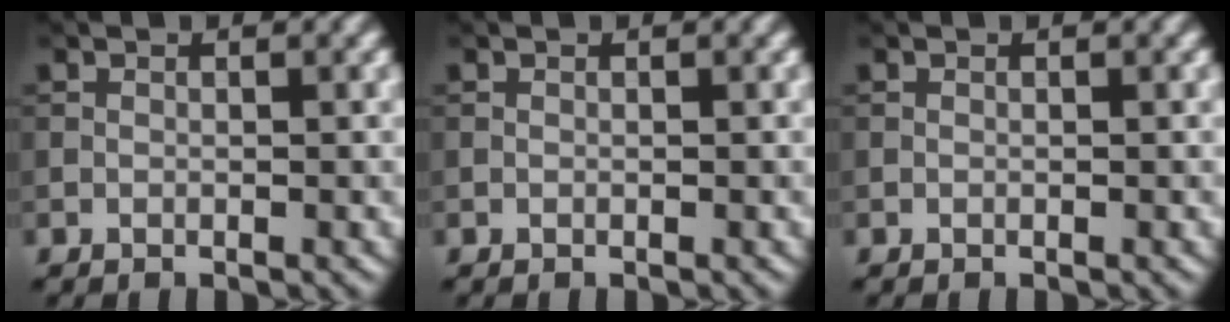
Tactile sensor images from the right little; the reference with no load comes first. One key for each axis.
{"total": 0.0}
{"total": 0.0}